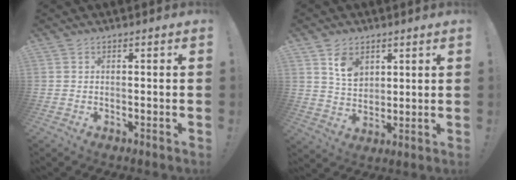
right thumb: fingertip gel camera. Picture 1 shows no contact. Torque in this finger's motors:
{"motor_torque": [0.96, 1.02, 0.07, -0.03, 0.06]}